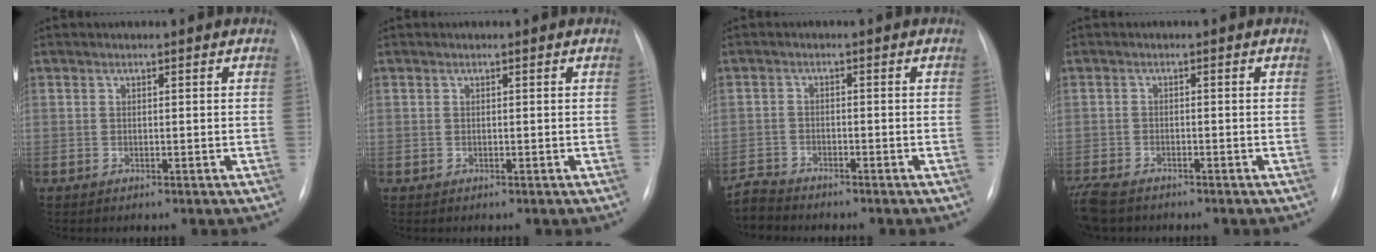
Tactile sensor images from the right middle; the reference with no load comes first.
{"total": 0.0}
{"total": 2.9, "force": [-2.8, 0.2, -0.6], "torque": [0.013, -0.013, -0.054]}
{"total": 6.4, "force": [-5.1, 2.7, 2.8], "torque": [-0.057, -0.013, -0.086]}